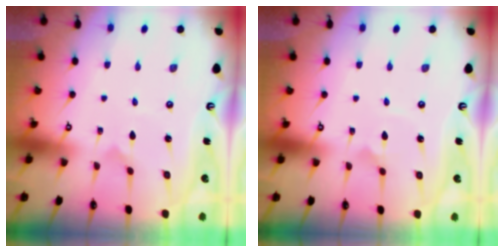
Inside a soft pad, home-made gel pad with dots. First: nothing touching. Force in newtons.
{"total": 2.5, "press": 2.5, "slide": 0.2}